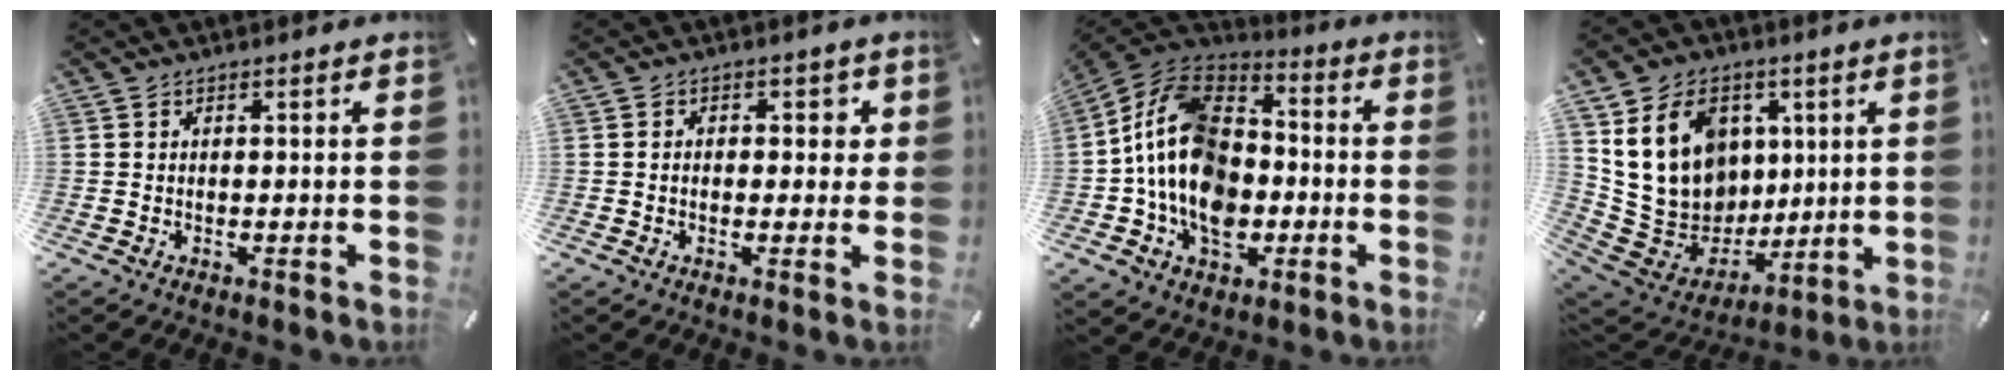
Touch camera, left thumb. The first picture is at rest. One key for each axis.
{"total": 3.6, "fx": 0.1, "fy": 2.5, "fz": 2.6, "tx": -0.029, "ty": 0.002, "tz": -0.009}
{"total": 18.2, "fx": -3.4, "fy": 13.8, "fz": 11.2, "tx": -0.233, "ty": 0.019, "tz": -0.065}
{"total": 19.8, "fx": 5.9, "fy": 16.1, "fz": 9.9, "tx": -0.180, "ty": -0.029, "tz": 0.125}